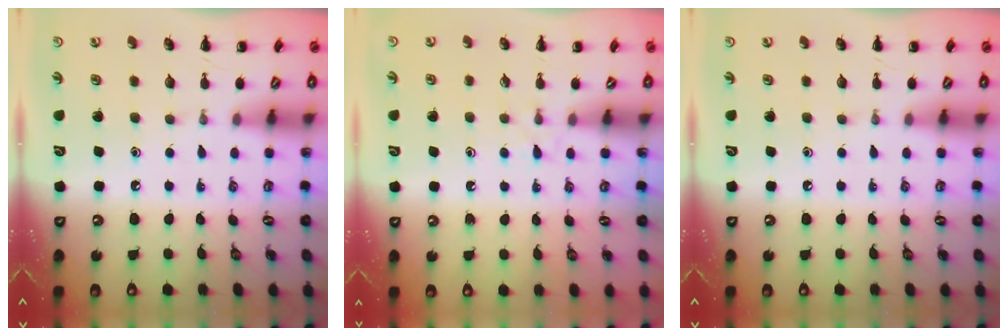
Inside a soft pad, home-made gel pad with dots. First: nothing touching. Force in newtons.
{"total": 3.6, "press": 3.4, "slide": 1.3}
{"total": 0.0}